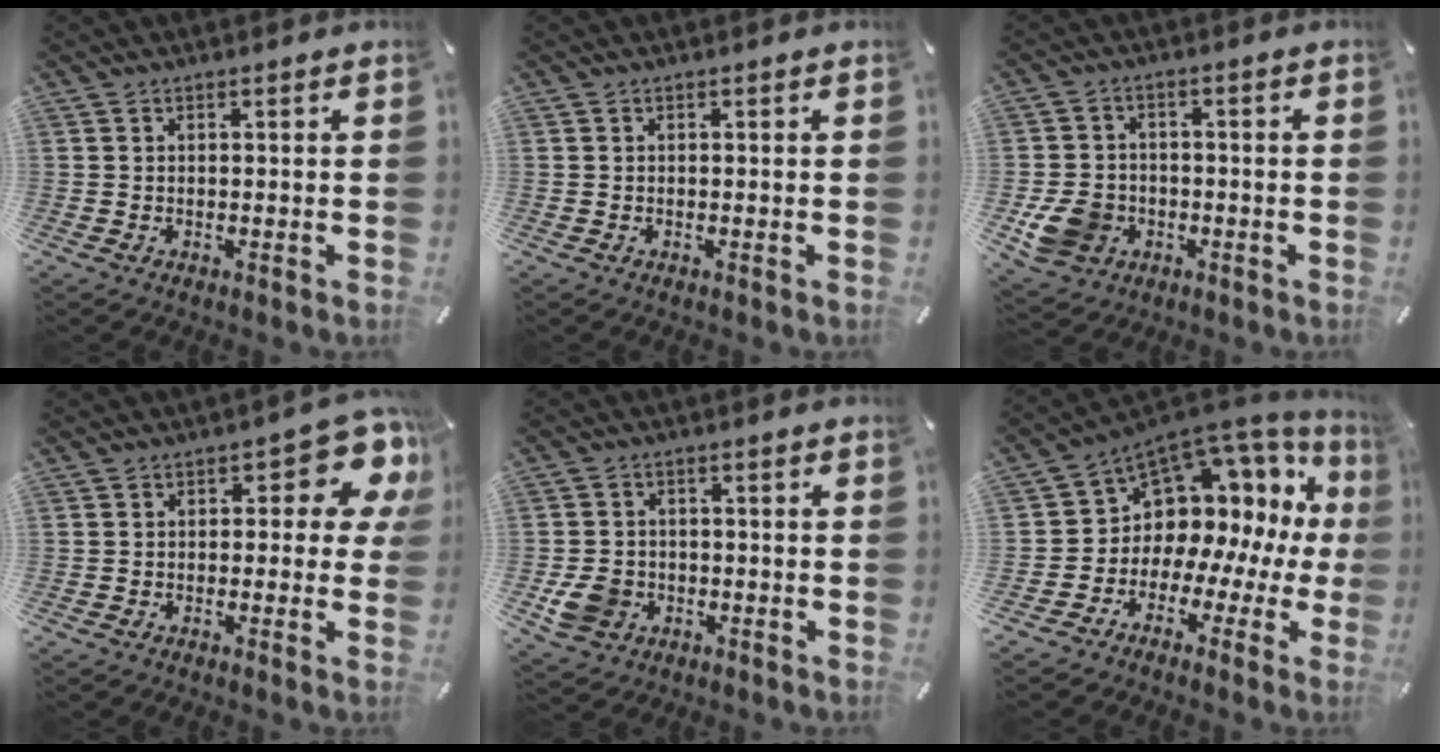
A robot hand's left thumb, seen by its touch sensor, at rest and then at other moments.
{"total": 0.0}
{"total": 8.5, "force": [-2.4, 7.3, 3.6], "torque": [-0.079, 0.012, -0.044]}
{"total": 10.2, "force": [4.0, 4.9, 8.0], "torque": [-0.092, -0.028, 0.064]}
{"total": 7.5, "force": [-2.2, 6.4, 3.2], "torque": [-0.063, 0.008, -0.040]}
{"total": 9.6, "force": [4.1, 7.8, 3.7], "torque": [-0.072, -0.068, 0.078]}